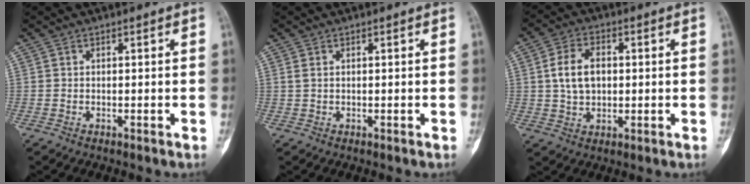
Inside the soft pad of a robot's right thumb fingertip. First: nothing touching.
{"total": 0.8, "force": [0.3, 0.4, 0.6], "torque": [-0.017, 0.007, 0.010]}
{"total": 7.7, "force": [0.9, 5.1, 5.7], "torque": [-0.092, 0.006, 0.017]}